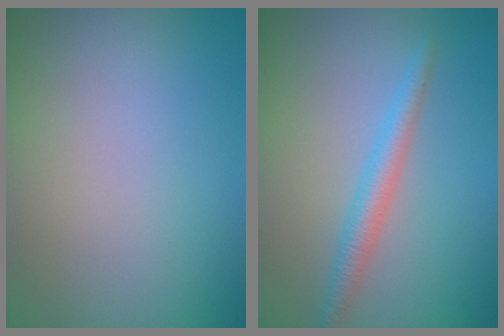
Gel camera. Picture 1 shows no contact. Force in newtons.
{"total": 2.4, "press": 2.4, "slide": 0.1}